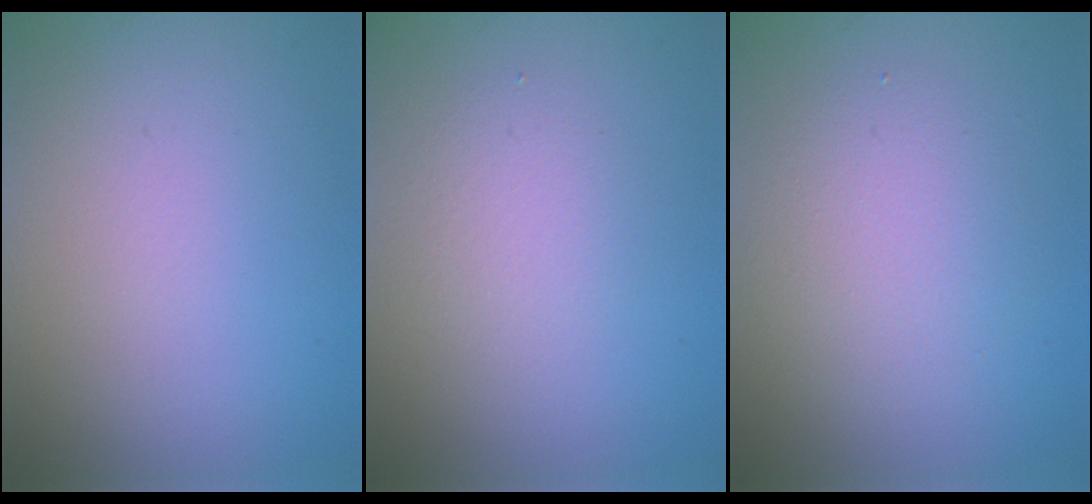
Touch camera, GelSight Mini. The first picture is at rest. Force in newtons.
{"total": 2.2, "press": 2.2, "slide": 0.3}
{"total": 3.4, "press": 3.3, "slide": 0.3}